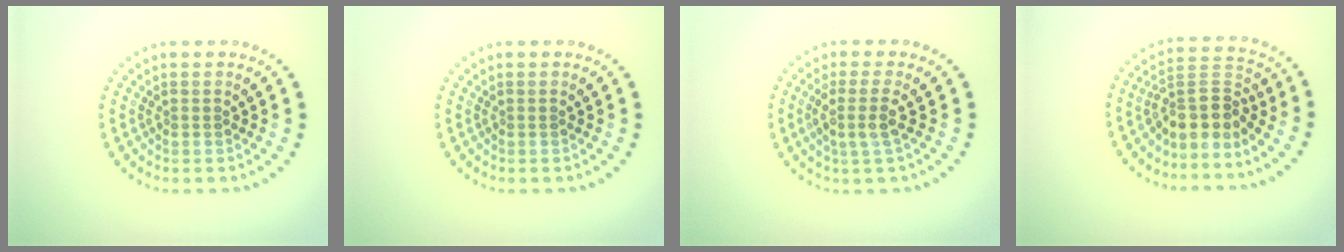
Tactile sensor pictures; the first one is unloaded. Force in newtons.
{"total": 0.0}
{"total": 2.2, "press": 1.9, "slide": 1.2}
{"total": 3.8, "press": 2.9, "slide": 2.4}